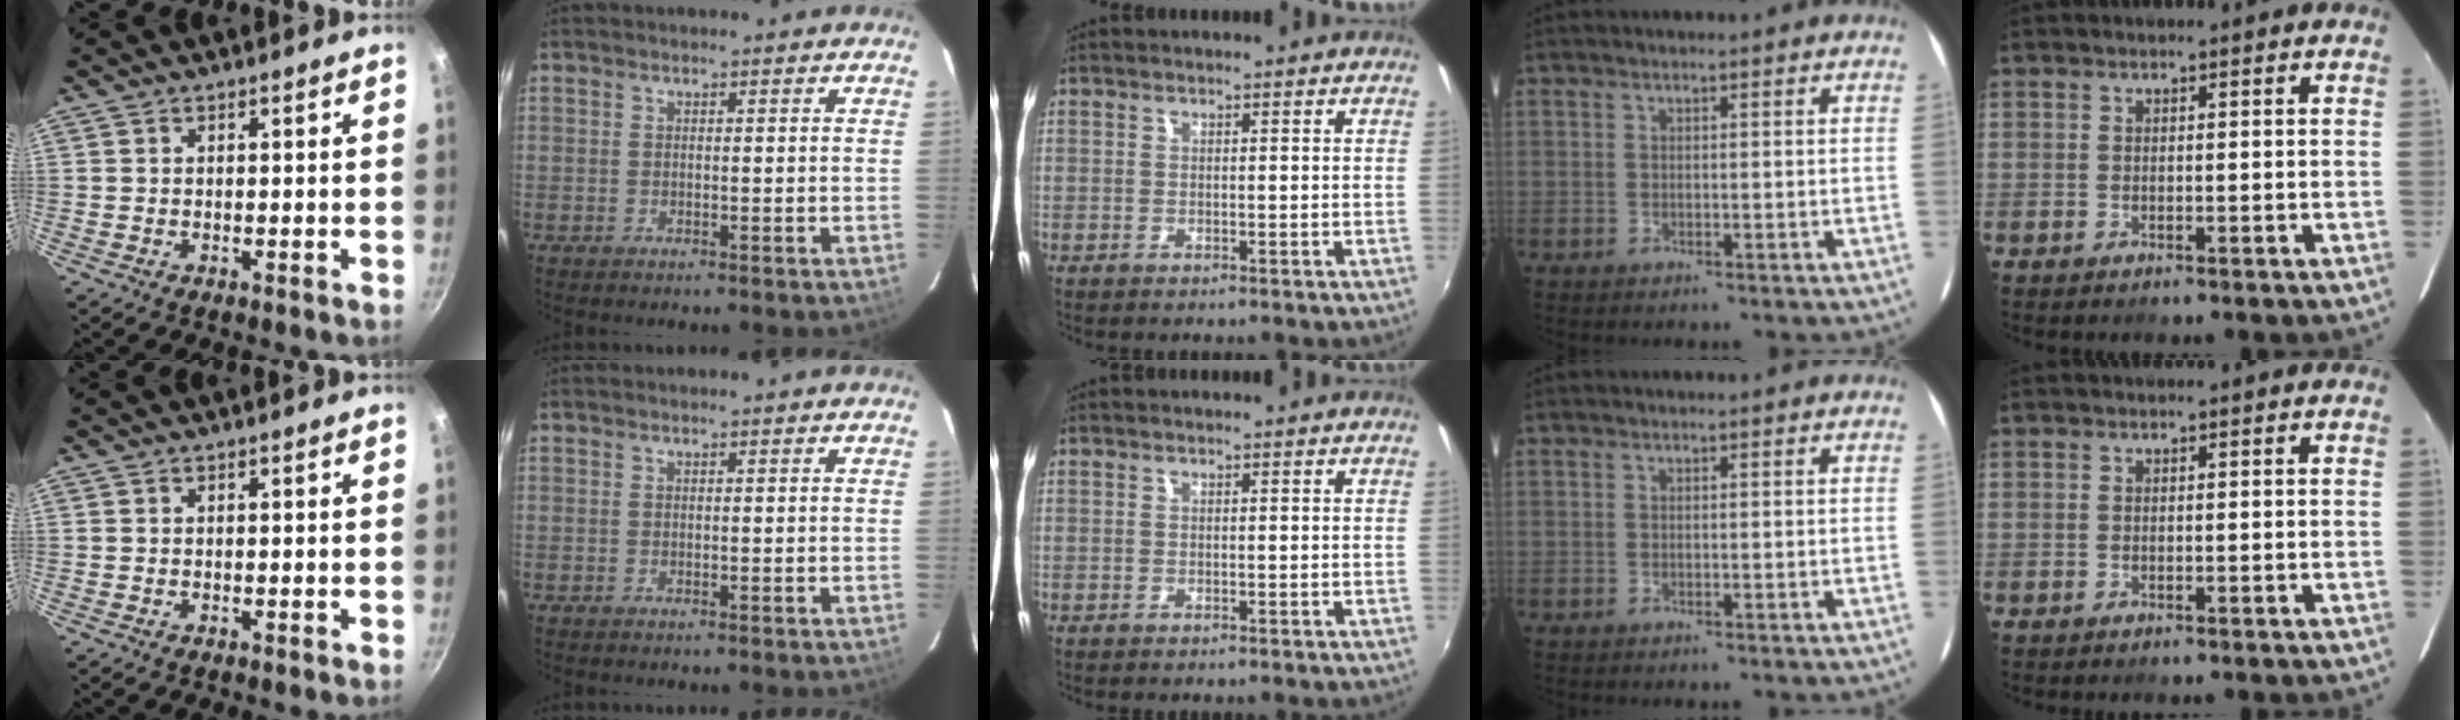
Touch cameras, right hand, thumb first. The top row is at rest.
{}